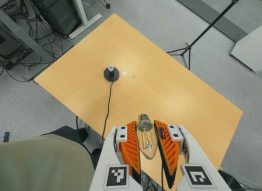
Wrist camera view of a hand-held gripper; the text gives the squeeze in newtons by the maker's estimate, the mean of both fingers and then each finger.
{"total": 22.9, "left": 25.1, "right": 20.7}